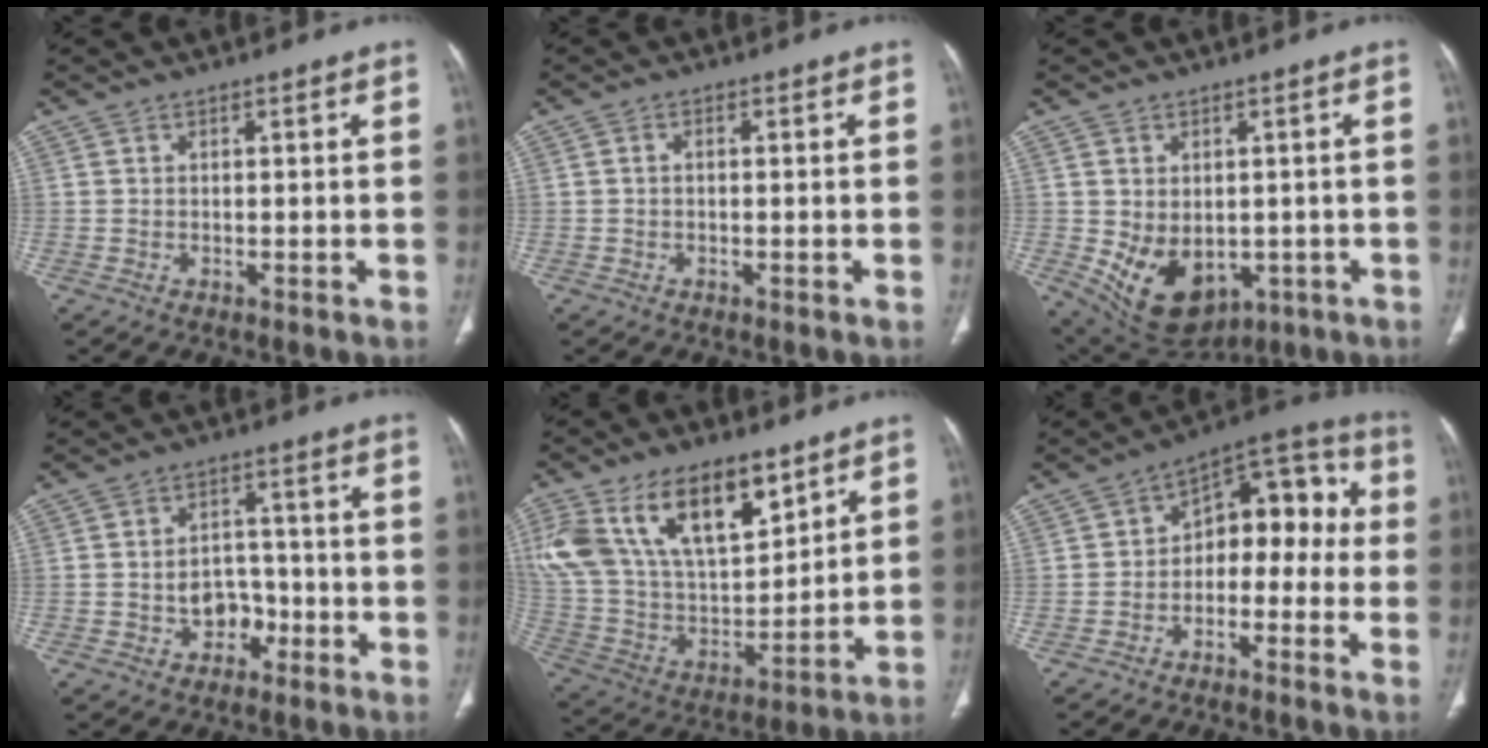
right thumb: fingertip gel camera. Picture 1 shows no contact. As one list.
[{"total": 0.8, "force": [-0.1, 0.5, 0.6], "torque": [-0.010, 0.002, -0.004]}, {"total": 12.1, "force": [-2.5, 8.6, 8.2], "torque": [-0.117, -0.007, -0.007]}, {"total": 5.9, "force": [-2.2, 4.7, 2.9], "torque": [-0.014, 0.030, -0.033]}, {"total": 26.5, "force": [14.0, 13.8, 17.8], "torque": [-0.329, -0.017, 0.265]}, {"total": 12.6, "force": [-1.3, 8.1, 9.5], "torque": [-0.083, 0.057, -0.036]}]